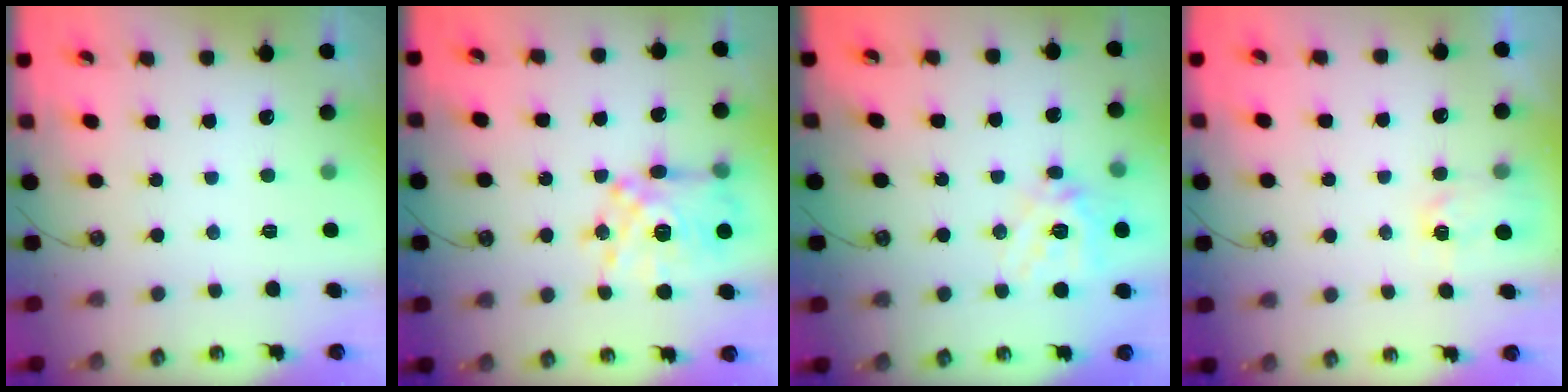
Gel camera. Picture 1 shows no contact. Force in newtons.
{"total": 15.2, "press": 15.2, "slide": 1.1}
{"total": 15.1, "press": 14.9, "slide": 2.3}
{"total": 3.0, "press": 2.9, "slide": 0.5}